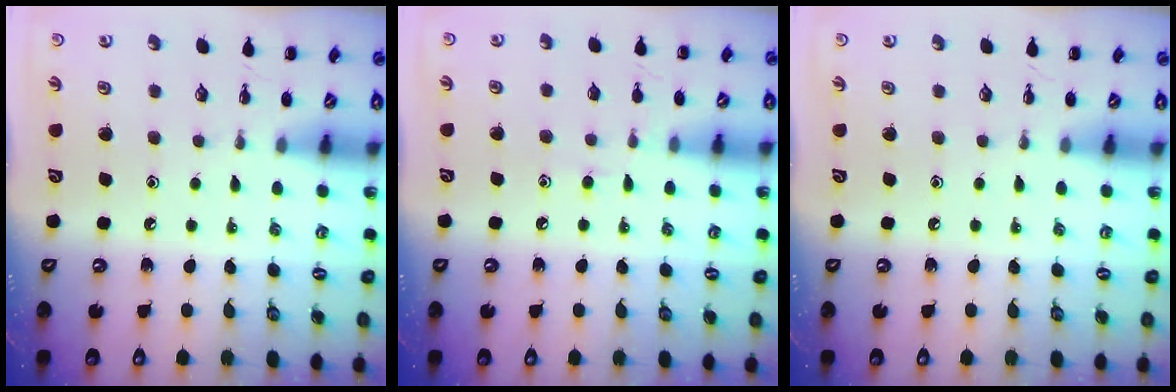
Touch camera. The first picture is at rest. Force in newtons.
{"total": 6.3, "press": 6.0, "slide": 2.0}
{"total": 0.0}